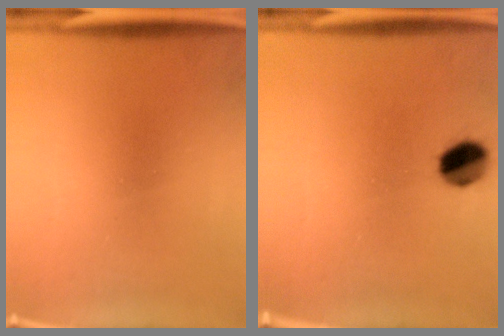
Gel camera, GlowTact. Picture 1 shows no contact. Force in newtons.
{"total": 7.4}